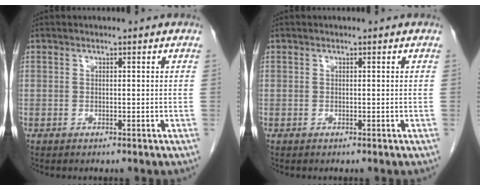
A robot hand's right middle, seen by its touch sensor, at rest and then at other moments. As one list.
[{"total": 0.0}]